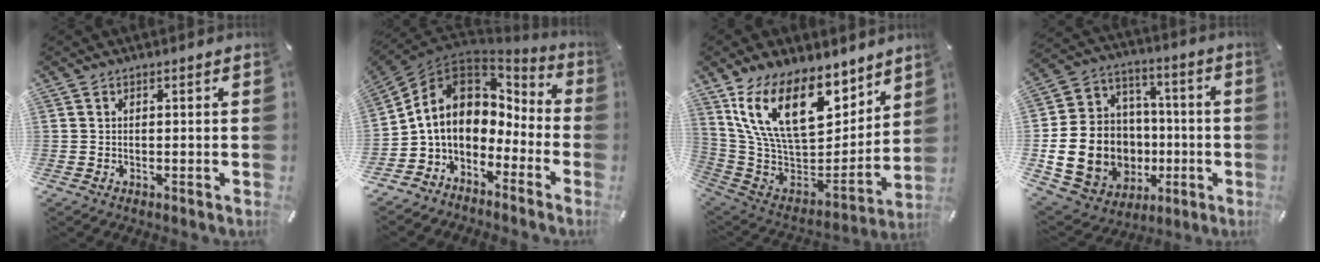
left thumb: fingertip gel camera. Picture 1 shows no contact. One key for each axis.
{"total": 10.8, "fx": 0.4, "fy": 8.8, "fz": 6.2, "tx": -0.145, "ty": -0.006, "tz": 0.001}
{"total": 22.1, "fx": 11.7, "fy": 12.4, "fz": 14.1, "tx": -0.257, "ty": -0.081, "tz": 0.209}
{"total": 21.1, "fx": -4.2, "fy": 17.8, "fz": 10.7, "tx": -0.207, "ty": 0.010, "tz": -0.039}